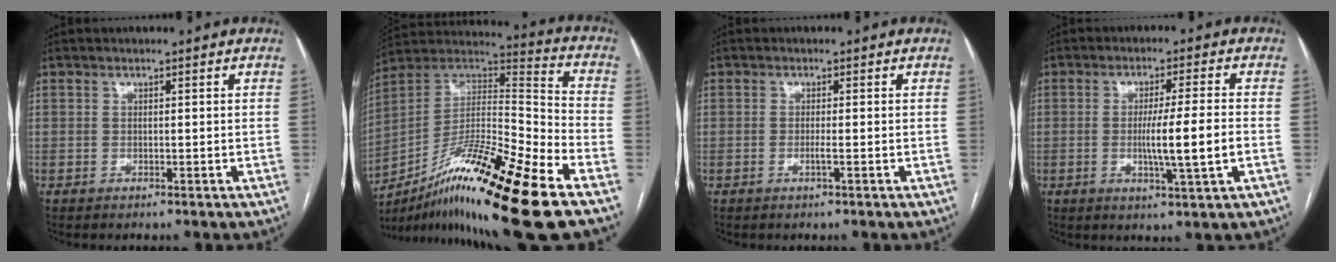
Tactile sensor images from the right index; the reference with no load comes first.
{"total": 24.5, "force": [-14.5, 1.3, 19.7], "torque": [-0.321, -0.016, -0.251]}
{"total": 1.3, "force": [-0.5, -0.2, 1.1], "torque": [-0.025, -0.002, -0.010]}
{"total": 8.0, "force": [-1.4, -0.6, 7.8], "torque": [-0.134, -0.012, -0.023]}